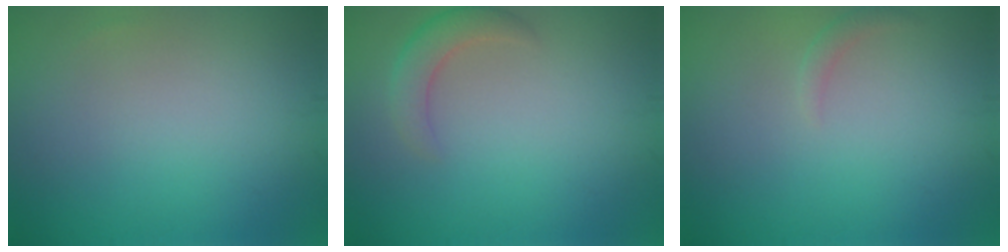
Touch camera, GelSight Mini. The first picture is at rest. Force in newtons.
{"total": 2.4, "press": 2.4, "slide": 0.2}
{"total": 0.8, "press": 0.8, "slide": 0.1}